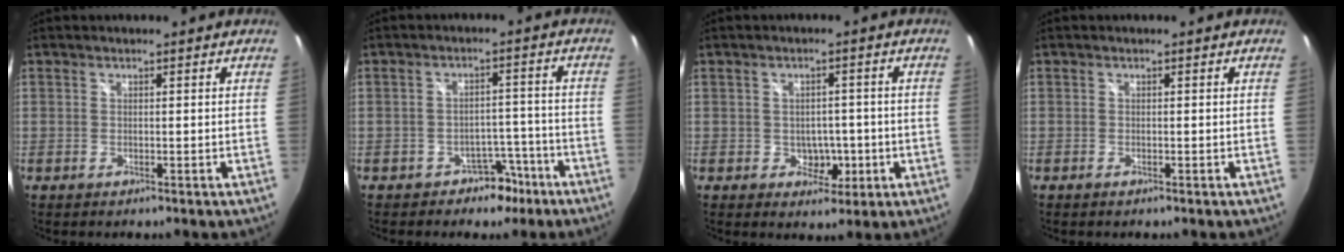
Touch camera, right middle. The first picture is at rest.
{"total": 5.3, "force": [-3.7, 3.5, 1.5], "torque": [-0.024, 0.021, -0.047]}
{"total": 4.8, "force": [-1.0, 3.8, 2.7], "torque": [-0.045, 0.000, -0.007]}
{"total": 0.0}